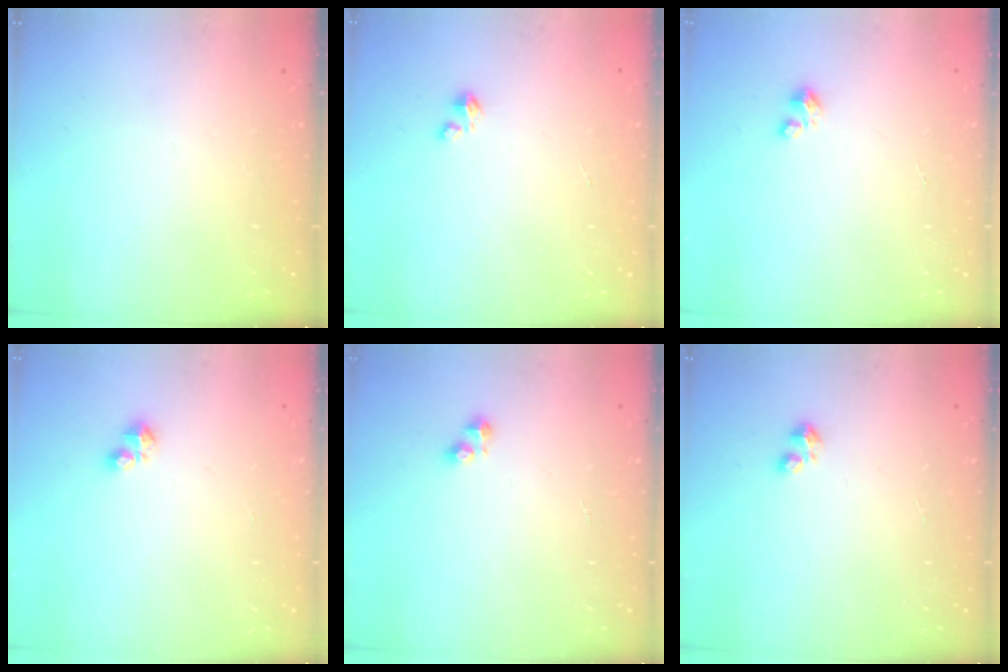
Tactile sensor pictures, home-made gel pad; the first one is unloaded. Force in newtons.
{"total": 1.4, "press": 1.4, "slide": 0.2}
{"total": 1.5, "press": 1.5, "slide": 0.1}
{"total": 4.2, "press": 4.2, "slide": 0.6}
{"total": 2.8, "press": 2.8, "slide": 0.4}
{"total": 1.8, "press": 1.8, "slide": 0.4}